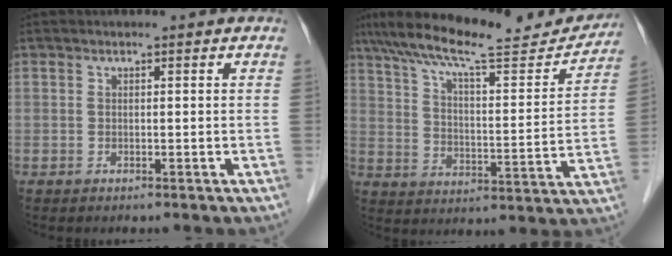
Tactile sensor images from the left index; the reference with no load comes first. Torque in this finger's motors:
{"motor_torque": [0.95, -1.18, 0.28, 0.06]}